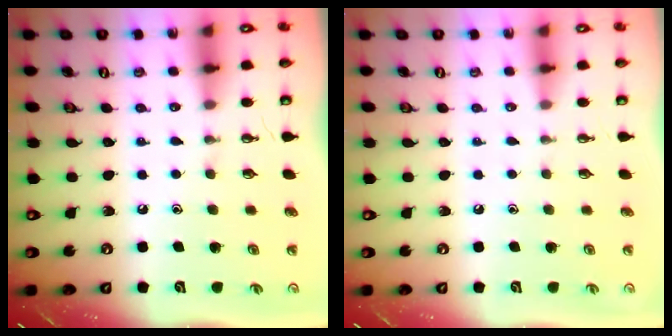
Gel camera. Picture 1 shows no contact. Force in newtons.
{"total": 0.0}